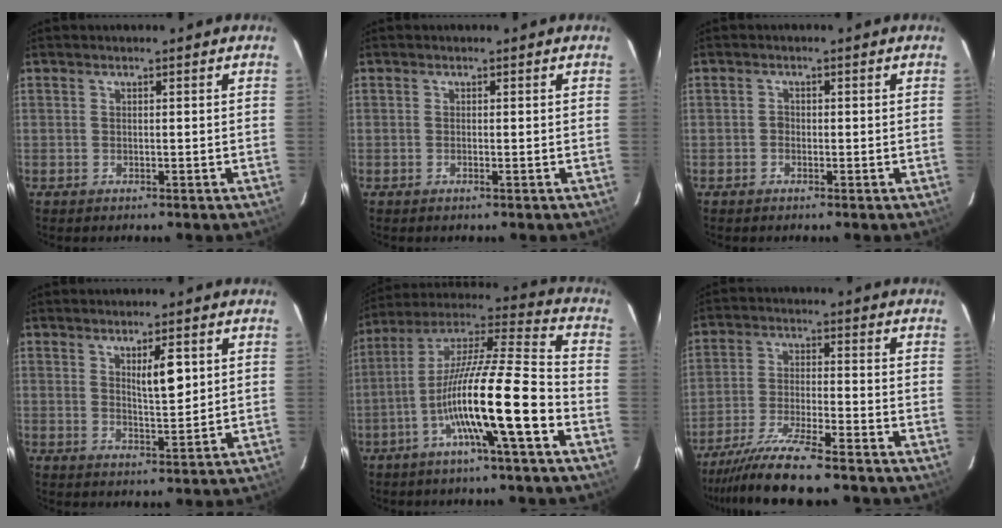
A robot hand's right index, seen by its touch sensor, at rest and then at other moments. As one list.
[{"total": 0.0}, {"total": 0.9, "force": [-0.3, 0.7, 0.4], "torque": [-0.006, 0.004, -0.006]}, {"total": 4.6, "force": [1.7, 1.0, 4.2], "torque": [-0.071, -0.004, 0.032]}, {"total": 16.6, "force": [-6.1, 0.2, 15.4], "torque": [-0.281, 0.008, -0.111]}, {"total": 10.7, "force": [-9.1, -0.1, 5.7], "torque": [-0.097, -0.024, -0.156]}]